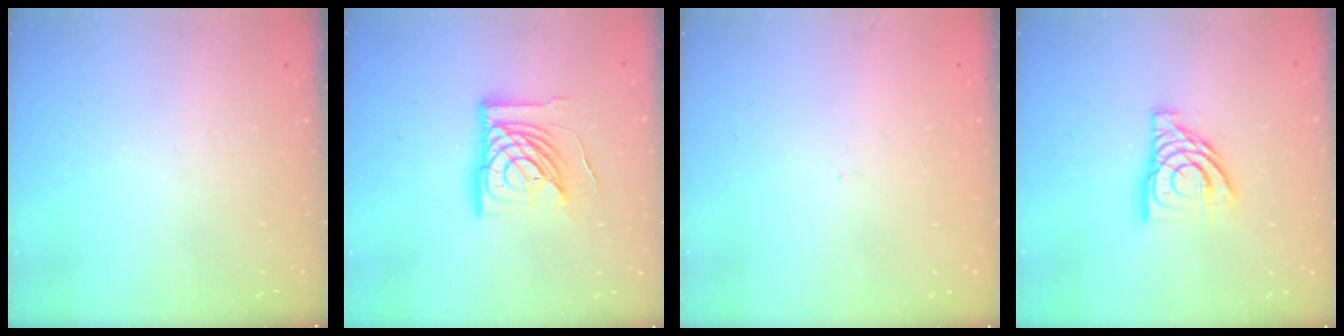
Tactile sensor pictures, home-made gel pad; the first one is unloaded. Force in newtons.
{"total": 17.5, "press": 17.4, "slide": 2.2}
{"total": 0.0}
{"total": 12.5, "press": 12.4, "slide": 1.5}